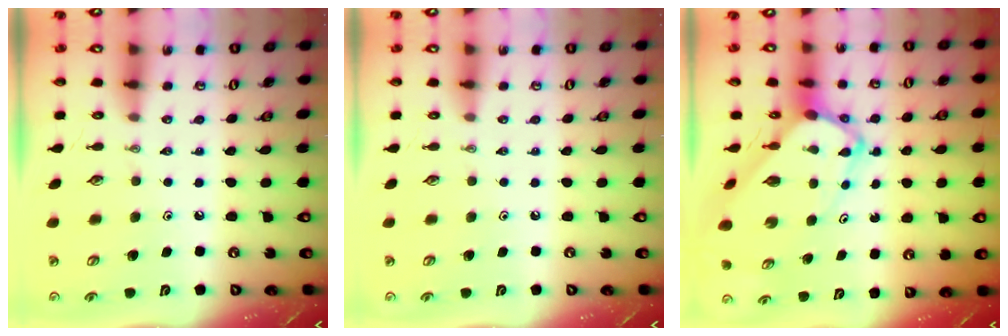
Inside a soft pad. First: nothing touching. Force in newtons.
{"total": 0.0}
{"total": 6.7, "press": 6.6, "slide": 0.6}